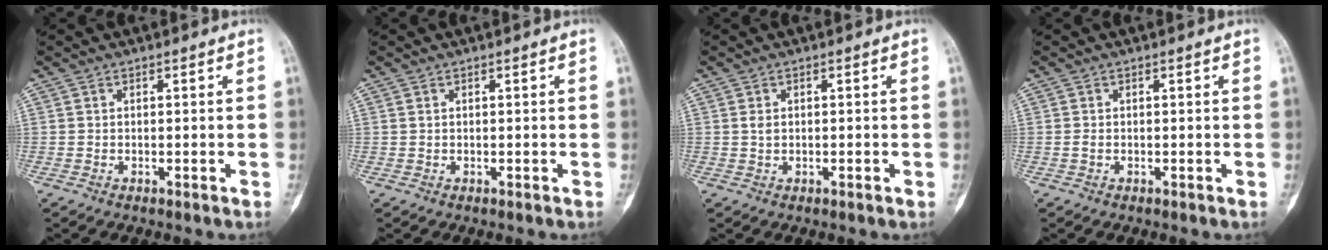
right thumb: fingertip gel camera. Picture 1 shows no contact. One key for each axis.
{"total": 0.0}
{"total": 1.1, "fx": 0.1, "fy": 0.7, "fz": 0.9, "tx": -0.008, "ty": 0.001, "tz": 0.002}
{"total": 0.6, "fx": -0.1, "fy": 0.4, "fz": 0.4, "tx": -0.011, "ty": 0.000, "tz": -0.003}